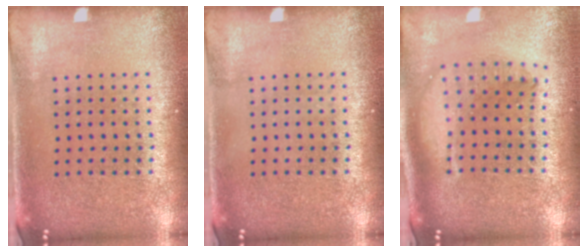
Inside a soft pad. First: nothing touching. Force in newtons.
{"total": 0.0}
{"total": 2.1, "press": 1.6, "slide": 1.3}